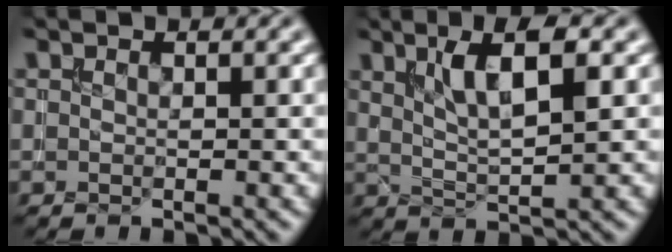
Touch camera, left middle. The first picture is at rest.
{"total": 5.0, "force": [2.1, 1.2, 4.4], "torque": [-0.078, 0.000, 0.037]}